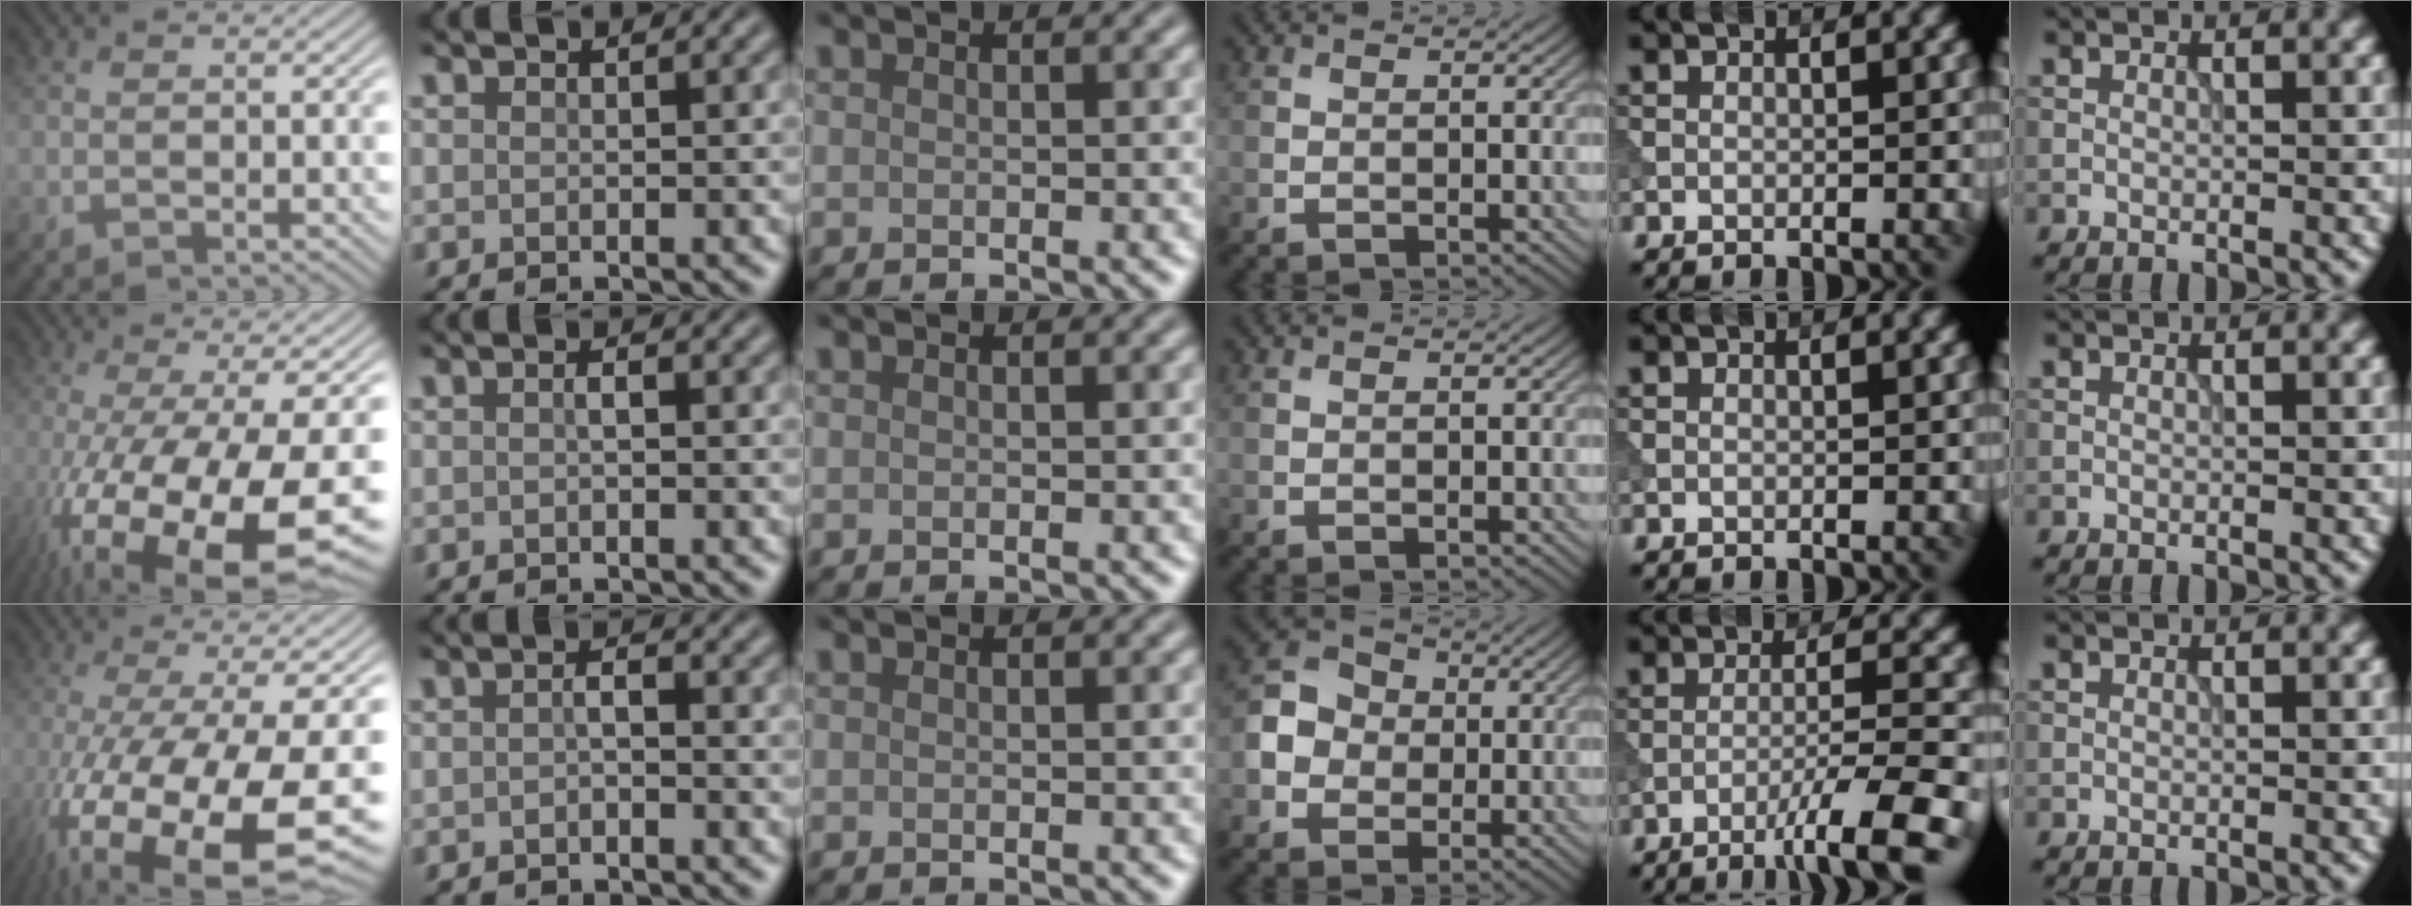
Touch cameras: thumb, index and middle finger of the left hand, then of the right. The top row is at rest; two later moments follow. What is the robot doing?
{"motion": "extract", "object": "tissue"}